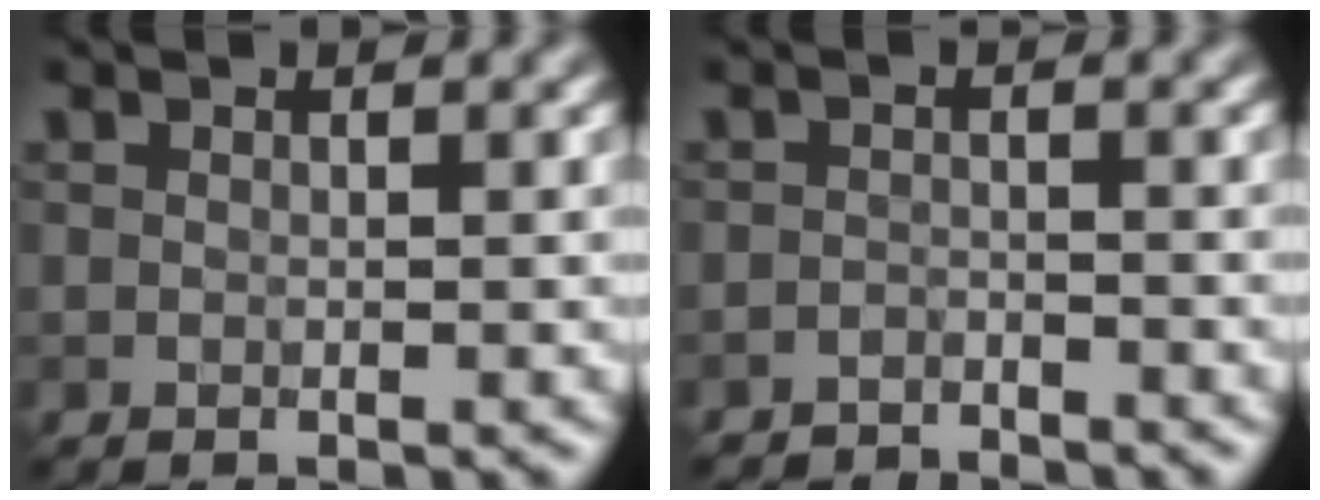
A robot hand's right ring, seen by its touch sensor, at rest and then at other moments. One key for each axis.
{"total": 2.1, "fx": -2.1, "fy": 0.3, "fz": 0.1, "tx": 0.003, "ty": -0.003, "tz": -0.038}